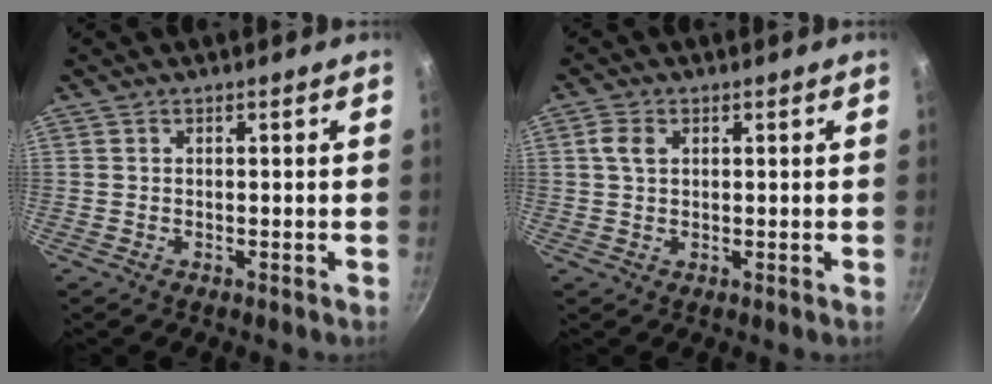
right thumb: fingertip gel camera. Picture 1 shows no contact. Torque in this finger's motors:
{"motor_torque": [-0.59, 0.56, -0.19, 0.25, 0.01]}